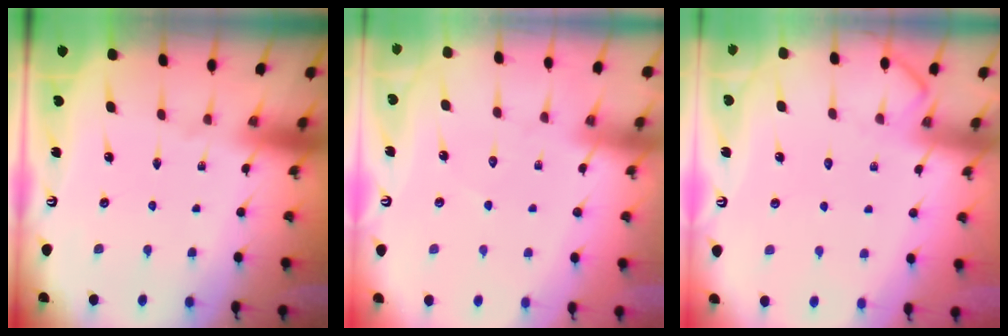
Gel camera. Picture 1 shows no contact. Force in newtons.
{"total": 5.0, "press": 5.0, "slide": 0.5}
{"total": 4.9, "press": 4.9, "slide": 0.5}